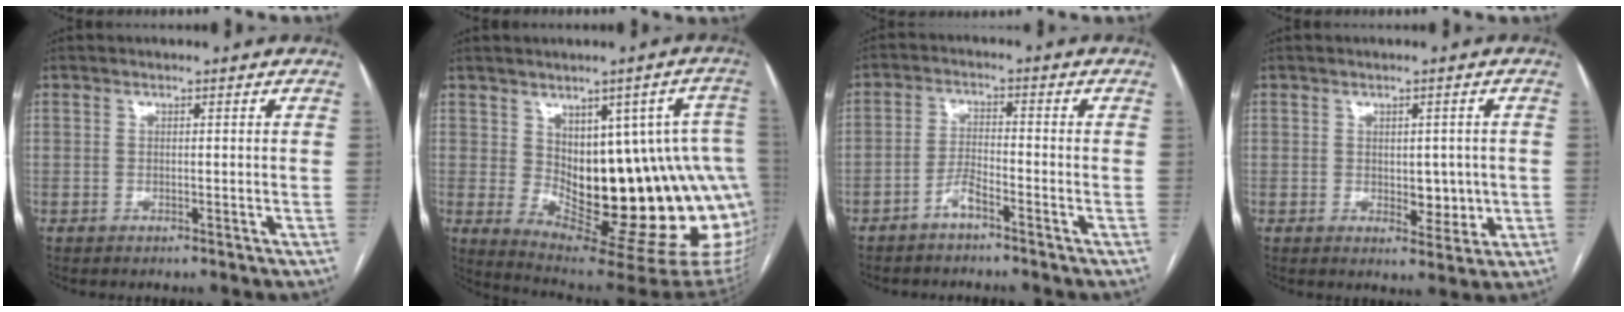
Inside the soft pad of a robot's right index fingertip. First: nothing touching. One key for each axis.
{"total": 21.3, "fx": -0.8, "fy": 7.2, "fz": 20.0, "tx": -0.165, "ty": 0.019, "tz": 0.016}
{"total": 3.2, "fx": -2.5, "fy": 0.5, "fz": 2.0, "tx": -0.040, "ty": 0.007, "tz": -0.049}
{"total": 4.7, "fx": -0.1, "fy": 2.7, "fz": 3.8, "tx": -0.045, "ty": 0.000, "tz": 0.008}